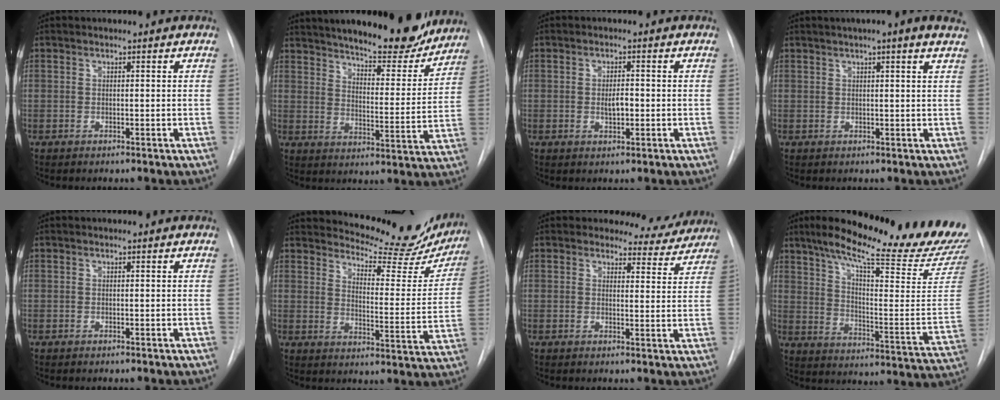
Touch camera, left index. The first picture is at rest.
{"total": 21.4, "force": [18.8, 4.5, 9.1], "torque": [-0.140, -0.024, 0.248]}
{"total": 2.5, "force": [-0.3, 1.0, 2.3], "torque": [-0.040, 0.001, -0.002]}
{"total": 7.3, "force": [5.4, -0.1, 4.9], "torque": [-0.067, 0.018, 0.056]}
{"total": 0.0}
{"total": 19.6, "force": [18.3, 4.5, 5.5], "torque": [-0.063, -0.069, 0.214]}
{"total": 6.7, "force": [6.2, 2.3, -0.4], "torque": [0.023, -0.021, 0.057]}
{"total": 26.8, "force": [22.0, 1.6, 15.2], "torque": [-0.235, -0.077, 0.290]}